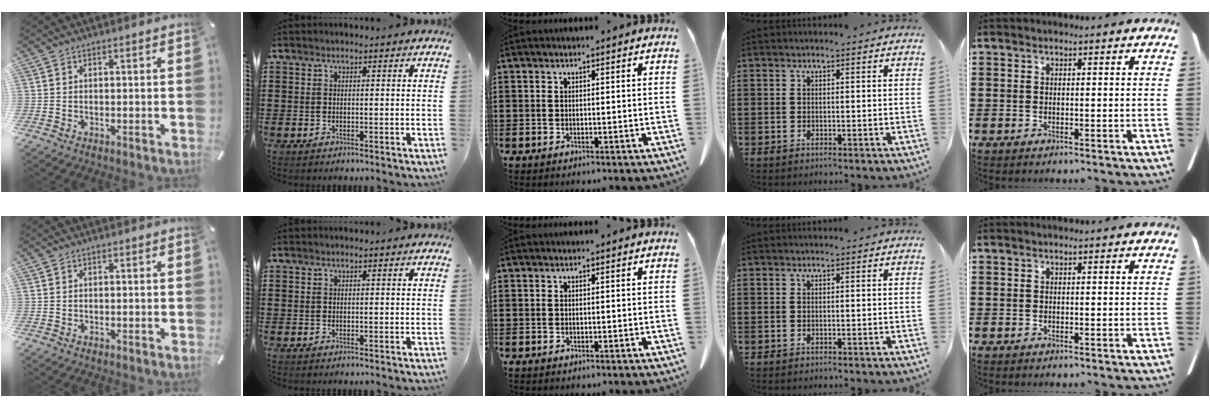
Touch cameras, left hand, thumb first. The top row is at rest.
{}